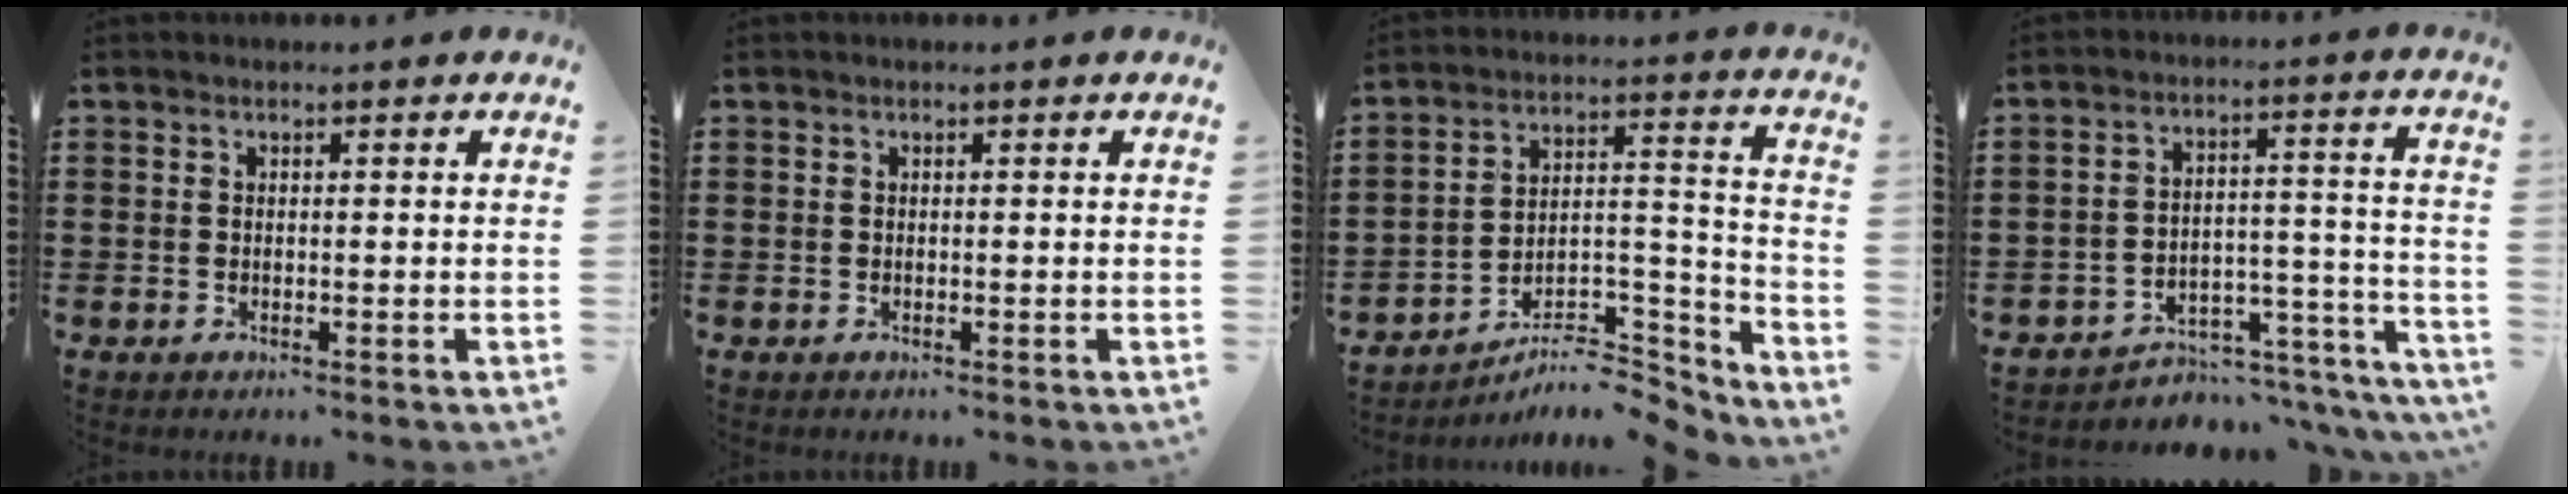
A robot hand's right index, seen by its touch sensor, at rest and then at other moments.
{"total": 0.0}
{"total": 7.7, "force": [-6.6, 2.3, 3.3], "torque": [-0.045, 0.013, -0.125]}
{"total": 4.8, "force": [-4.2, 2.0, 1.0], "torque": [-0.021, 0.009, -0.085]}